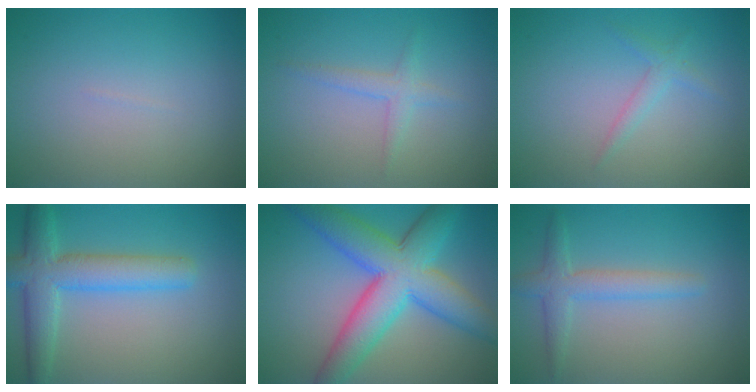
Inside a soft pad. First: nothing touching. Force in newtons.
{"total": 1.6, "press": 1.6, "slide": 0.1}
{"total": 1.4, "press": 1.4, "slide": 0.0}
{"total": 5.6, "press": 5.6, "slide": 0.3}
{"total": 9.9, "press": 9.9, "slide": 0.1}
{"total": 2.8, "press": 2.8, "slide": 0.2}